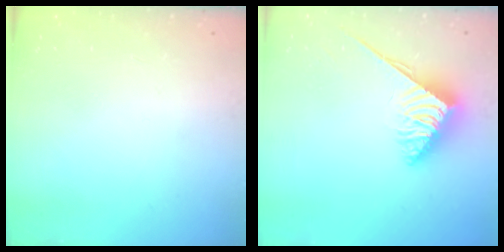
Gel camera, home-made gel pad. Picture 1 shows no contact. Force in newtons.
{"total": 3.8, "press": 3.7, "slide": 0.6}